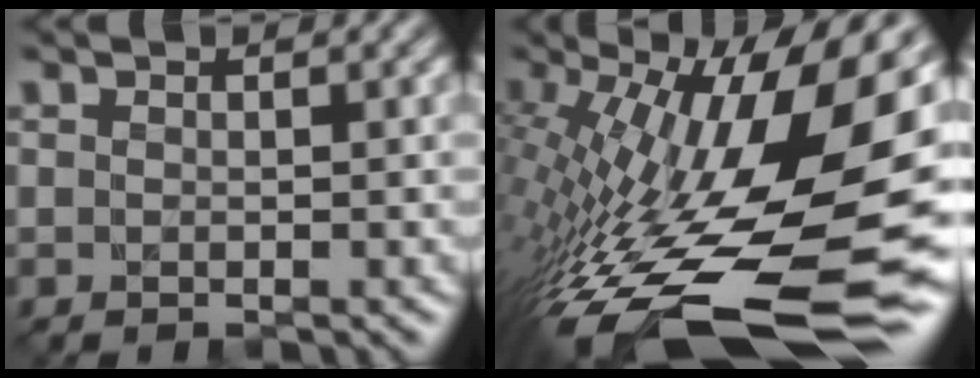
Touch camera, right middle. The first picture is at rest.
{"total": 18.7, "force": [-3.6, 8.0, 16.6], "torque": [-0.299, -0.019, -0.067]}